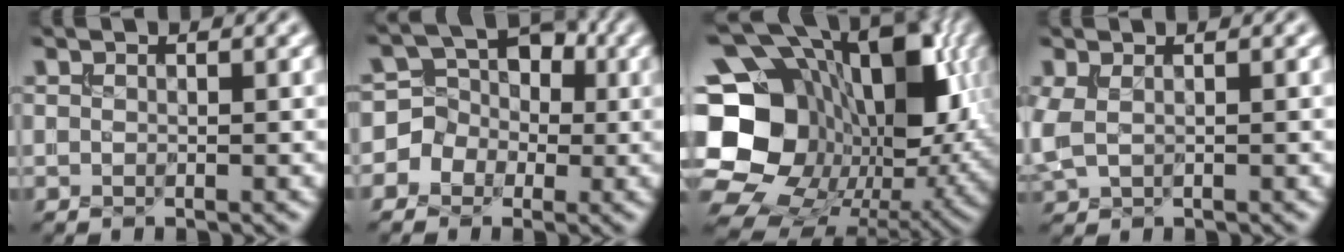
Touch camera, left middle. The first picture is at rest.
{"total": 5.4, "force": [-0.6, 5.1, 1.8], "torque": [-0.006, 0.027, -0.035]}
{"total": 20.5, "force": [1.5, 16.2, 12.5], "torque": [-0.223, 0.000, 0.030]}
{"total": 2.2, "force": [0.2, 1.4, 1.7], "torque": [-0.053, -0.001, 0.005]}